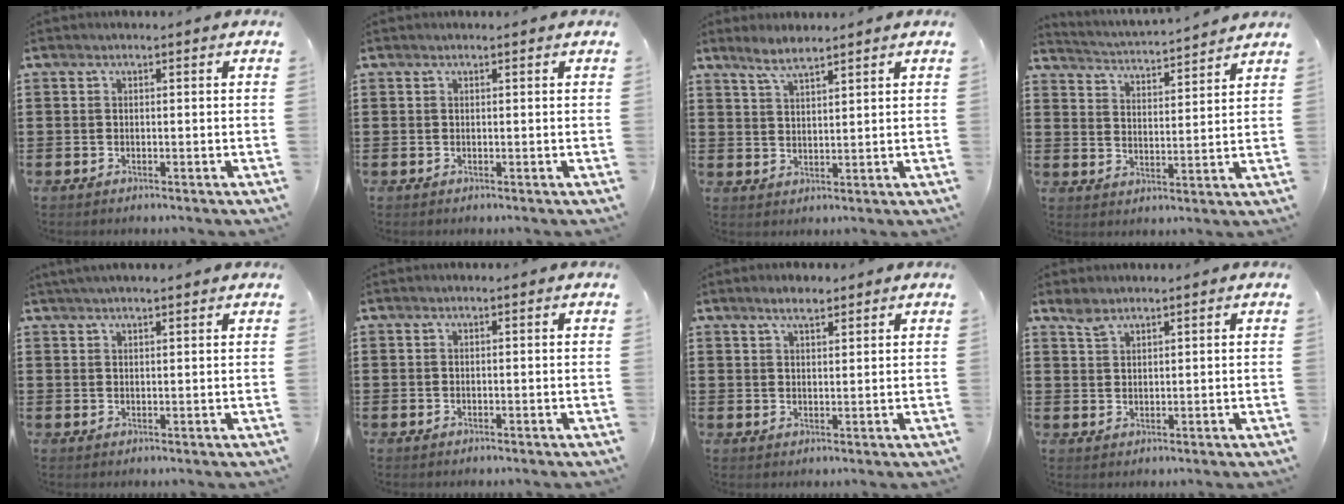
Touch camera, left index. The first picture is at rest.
{"total": 0.0}
{"total": 3.4, "force": [2.9, 0.4, 1.8], "torque": [-0.041, 0.000, 0.052]}
{"total": 3.1, "force": [3.0, -0.5, -0.1], "torque": [-0.019, -0.032, 0.045]}
{"total": 1.9, "force": [1.7, 0.0, 0.9], "torque": [-0.020, 0.003, 0.033]}
{"total": 0.0}
{"total": 3.1, "force": [2.4, 0.7, 1.7], "torque": [-0.038, 0.005, 0.045]}
{"total": 2.2, "force": [1.9, 0.8, 0.8], "torque": [-0.020, -0.001, 0.037]}